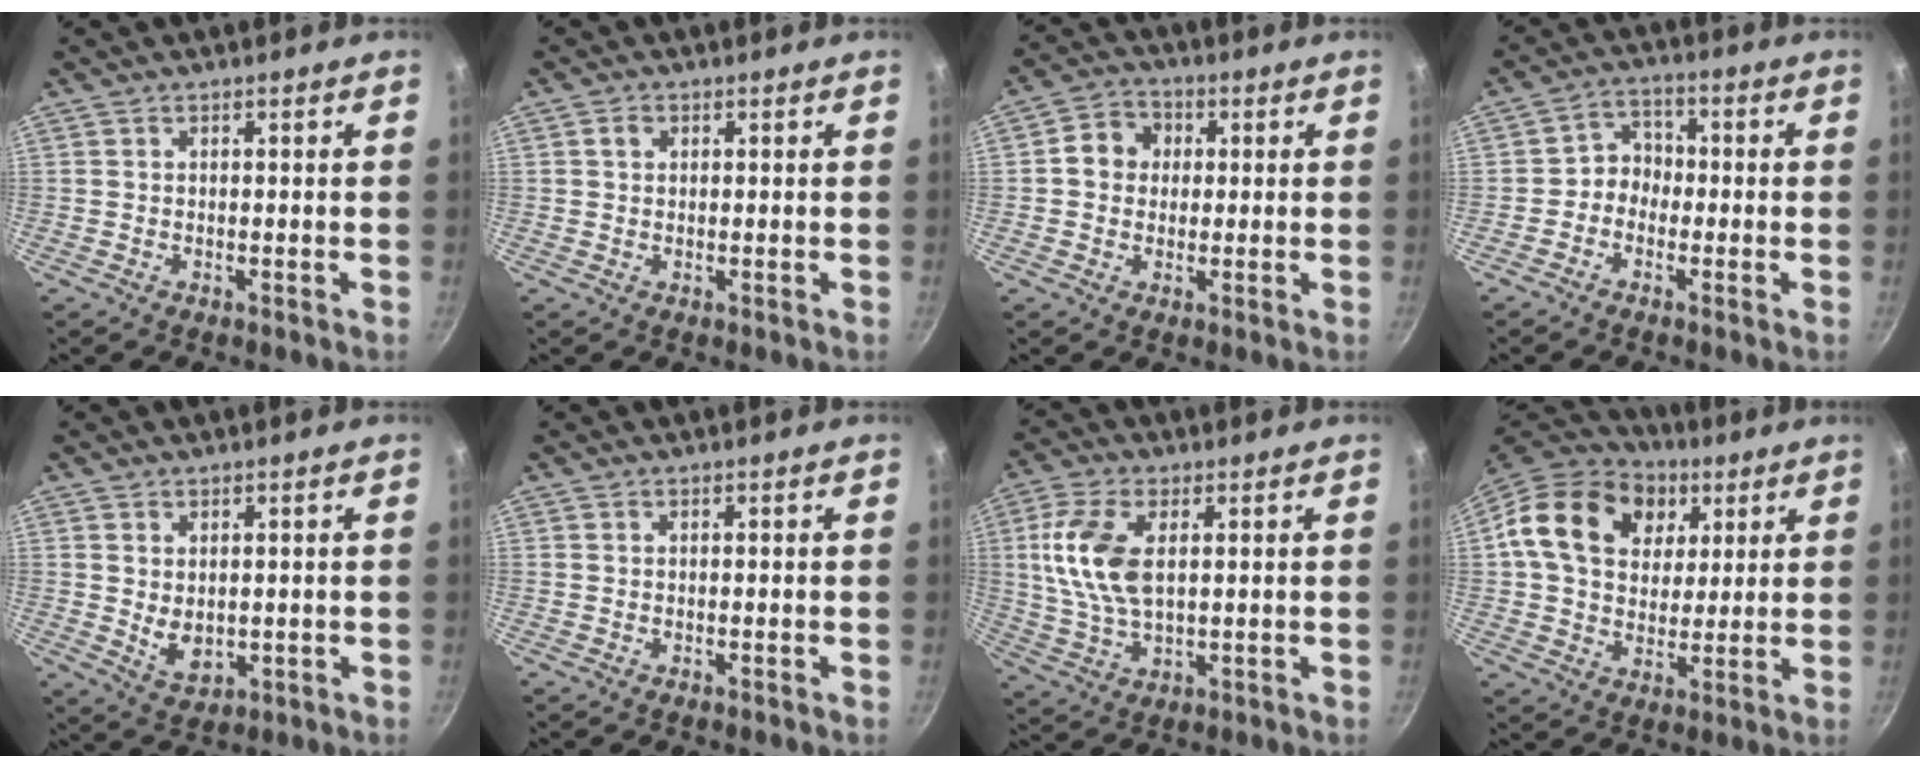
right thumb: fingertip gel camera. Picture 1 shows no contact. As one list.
[{"total": 1.6, "force": [0.5, 1.3, 0.8], "torque": [-0.009, 0.004, 0.007]}, {"total": 6.7, "force": [0.9, 5.9, 3.1], "torque": [-0.020, 0.013, 0.000]}, {"total": 4.5, "force": [-1.3, 3.9, 1.9], "torque": [-0.002, 0.024, -0.035]}, {"total": 5.1, "force": [0.6, 3.5, 3.7], "torque": [-0.054, -0.016, 0.021]}, {"total": 0.0}, {"total": 11.5, "force": [2.3, 6.1, 9.5], "torque": [-0.192, 0.001, 0.045]}, {"total": 20.3, "force": [6.4, 15.4, 11.6], "torque": [-0.190, 0.009, 0.100]}]